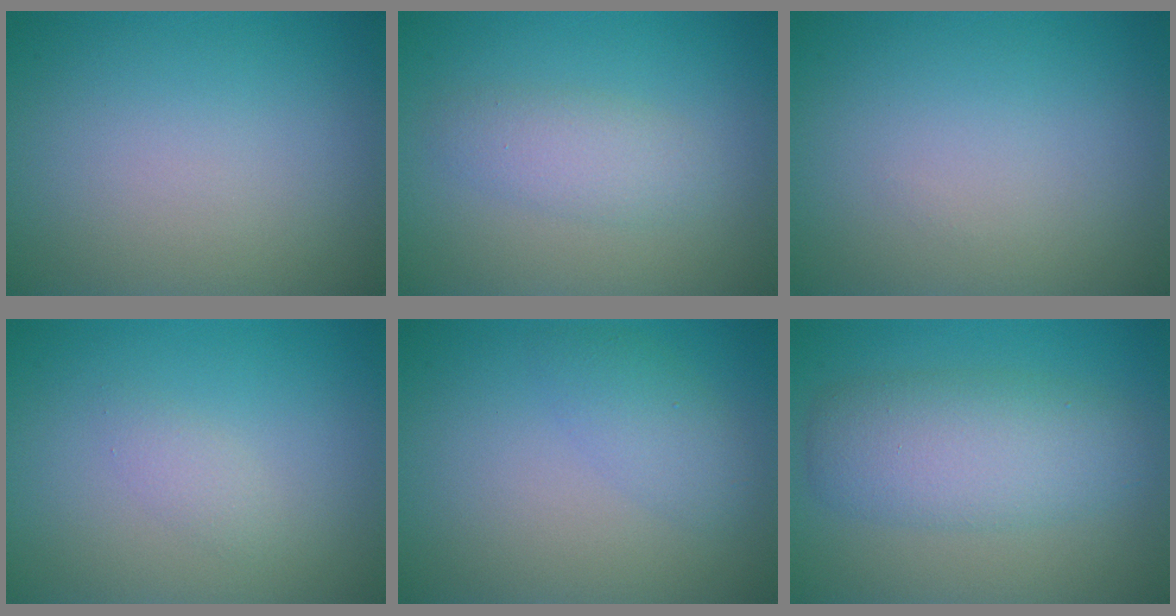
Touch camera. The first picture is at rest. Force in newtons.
{"total": 2.5, "press": 2.5, "slide": 0.1}
{"total": 0.0}
{"total": 1.1, "press": 1.1, "slide": 0.1}
{"total": 2.1, "press": 2.1, "slide": 0.1}
{"total": 5.6, "press": 5.6, "slide": 0.2}